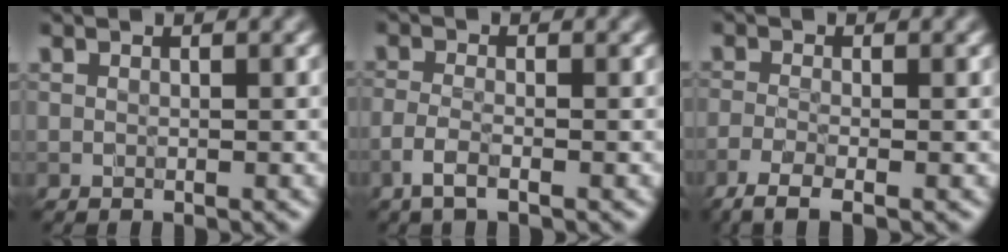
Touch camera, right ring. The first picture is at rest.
{"total": 1.6, "force": [-1.0, 0.3, 1.2], "torque": [-0.028, 0.001, -0.026]}
{"total": 2.7, "force": [-1.7, 0.5, 2.0], "torque": [-0.042, -0.008, -0.042]}